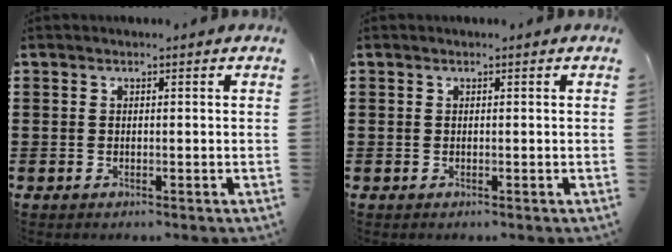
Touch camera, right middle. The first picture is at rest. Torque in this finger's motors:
{"motor_torque": [-0.22, -0.22, 0.00, 0.01]}